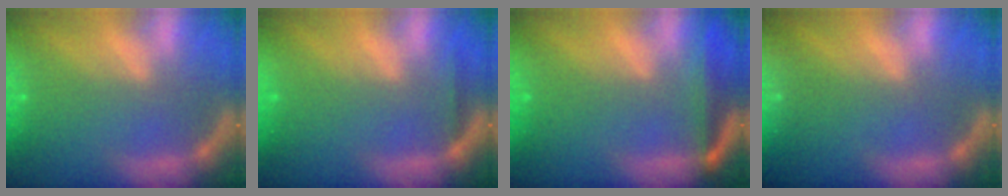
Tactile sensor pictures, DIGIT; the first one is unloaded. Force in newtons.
{"total": 0.9}
{"total": 4.5}
{"total": 6.5}